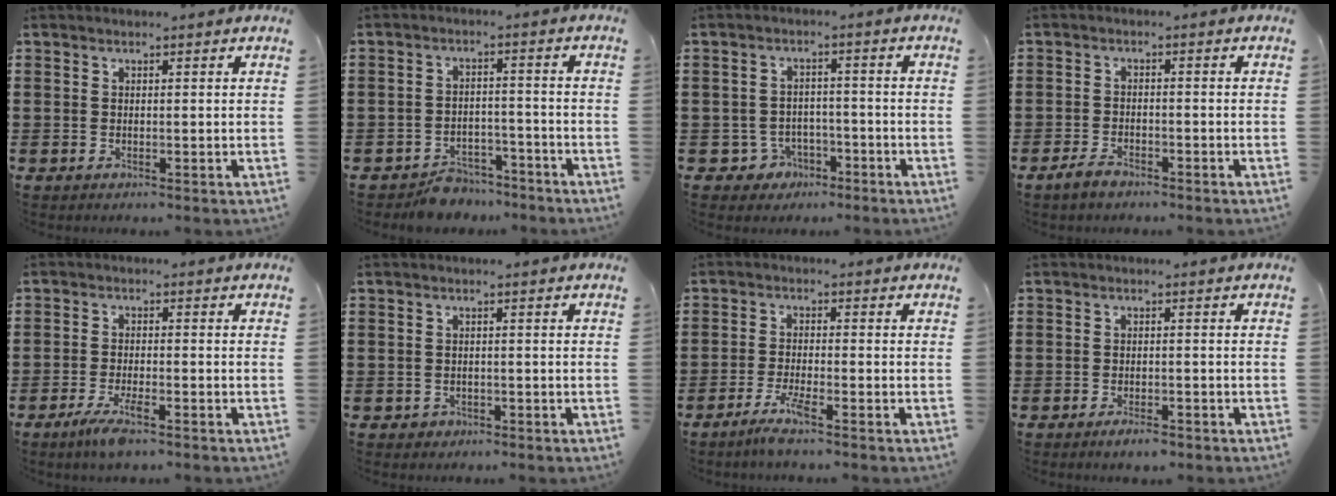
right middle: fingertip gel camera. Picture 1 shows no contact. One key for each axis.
{"total": 4.5, "fx": -4.3, "fy": 1.2, "fz": 0.3, "tx": -0.008, "ty": 0.011, "tz": -0.088}
{"total": 3.7, "fx": -2.7, "fy": 2.4, "fz": 0.8, "tx": -0.030, "ty": 0.004, "tz": -0.060}
{"total": 2.5, "fx": -2.0, "fy": 0.9, "fz": 1.1, "tx": -0.028, "ty": 0.003, "tz": -0.043}
{"total": 3.9, "fx": -2.5, "fy": 0.5, "fz": 3.0, "tx": -0.069, "ty": -0.009, "tz": -0.048}
{"total": 1.0, "fx": -0.7, "fy": 0.7, "fz": 0.1, "tx": -0.005, "ty": 0.002, "tz": -0.018}
{"total": 3.5, "fx": -2.4, "fy": 0.1, "fz": 2.5, "tx": -0.055, "ty": -0.005, "tz": -0.047}
{"total": 2.0, "fx": -1.8, "fy": 0.6, "fz": 0.7, "tx": -0.015, "ty": 0.000, "tz": -0.034}